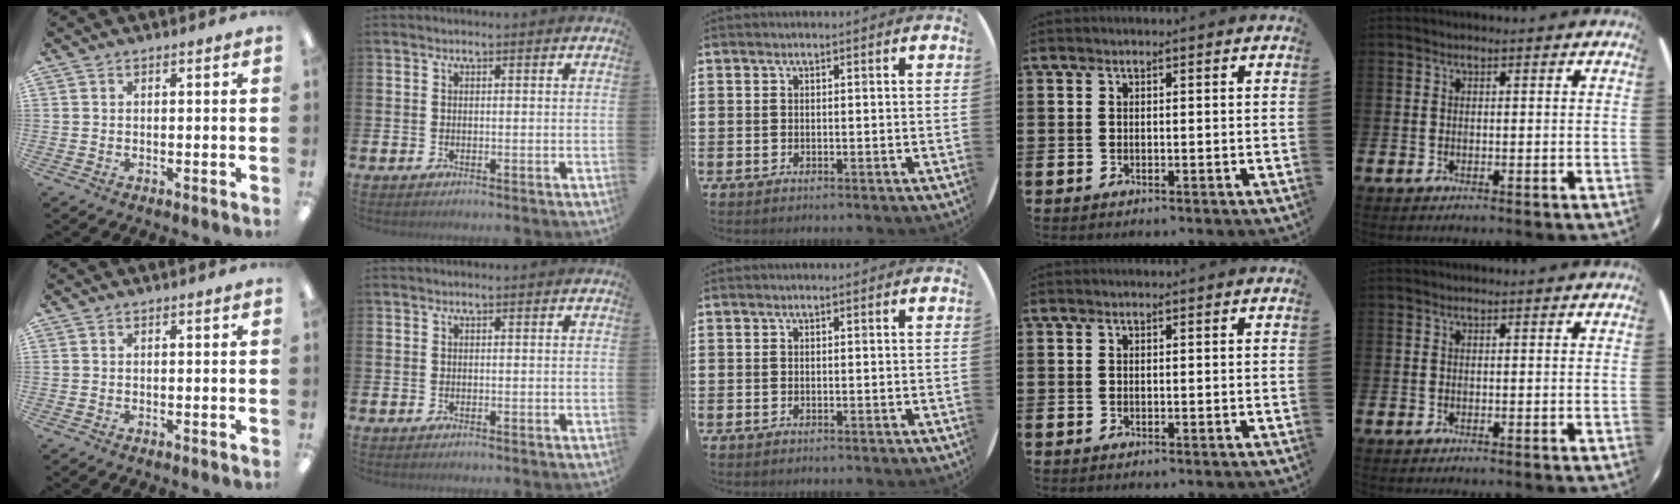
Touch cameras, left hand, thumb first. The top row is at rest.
{}